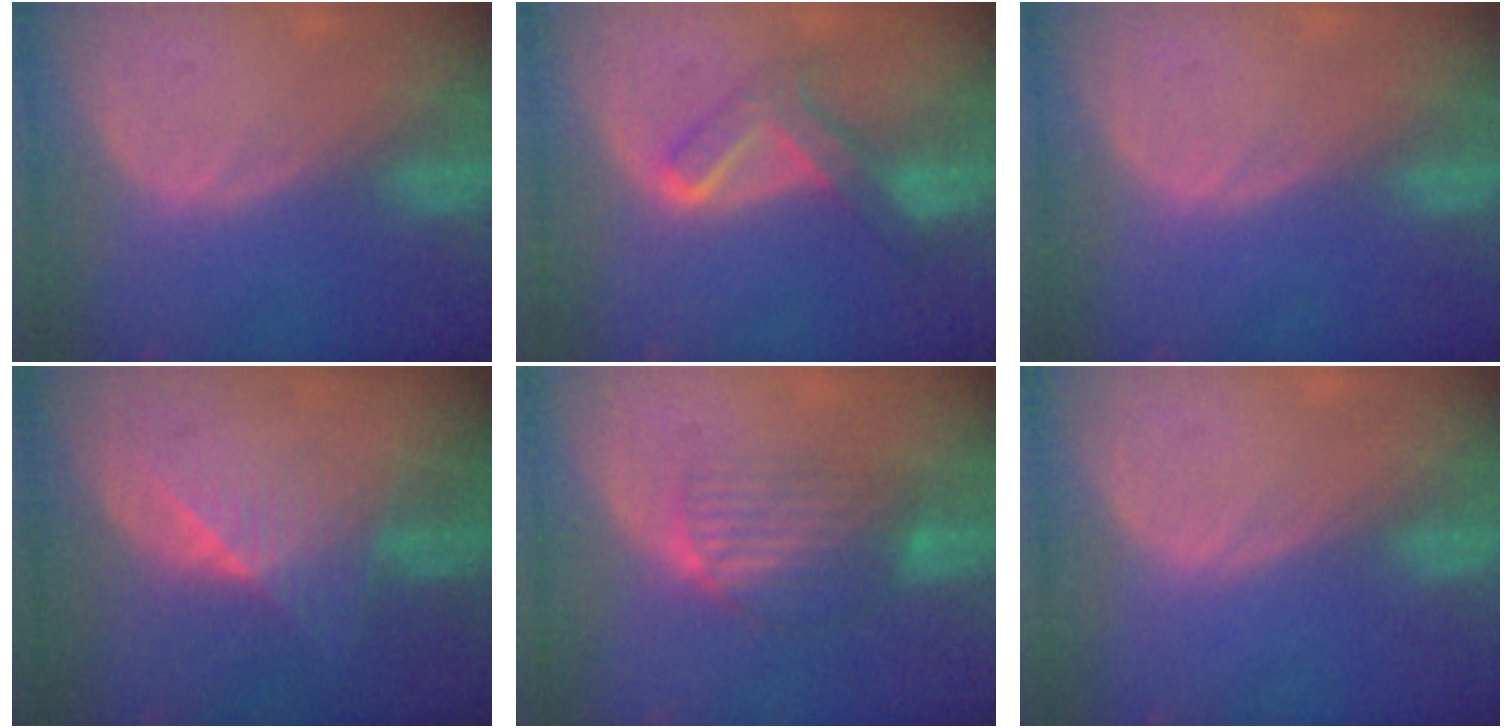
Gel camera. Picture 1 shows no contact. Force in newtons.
{"total": 6.4, "press": 6.0, "slide": 2.1}
{"total": 0.0}
{"total": 6.0, "press": 5.4, "slide": 2.7}
{"total": 6.9, "press": 6.1, "slide": 3.2}
{"total": 0.0}